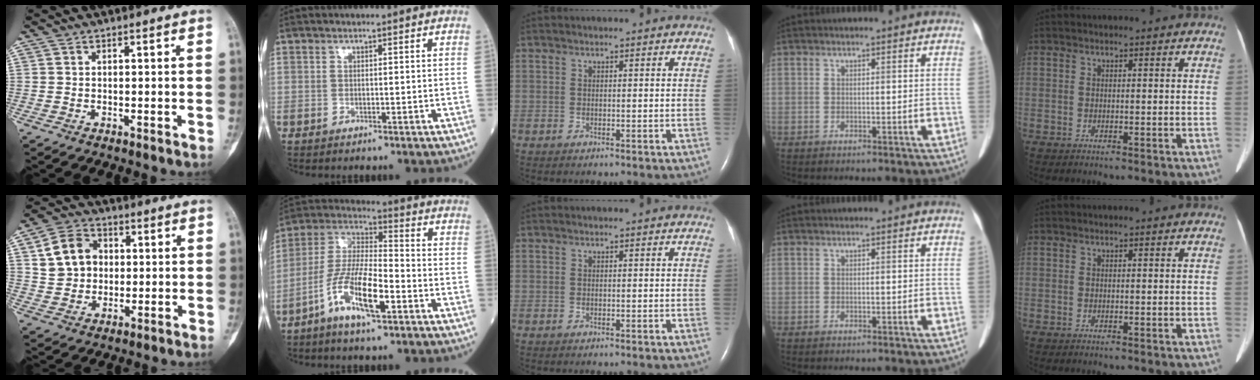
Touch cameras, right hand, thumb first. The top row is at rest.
{"thumb": {"total": 10.0, "force": [2.0, 8.3, 5.3], "torque": [-0.070, 0.007, 0.034]}, "index": {"total": 11.9, "force": [-5.5, 2.4, 10.3], "torque": [-0.212, -0.001, -0.106]}}